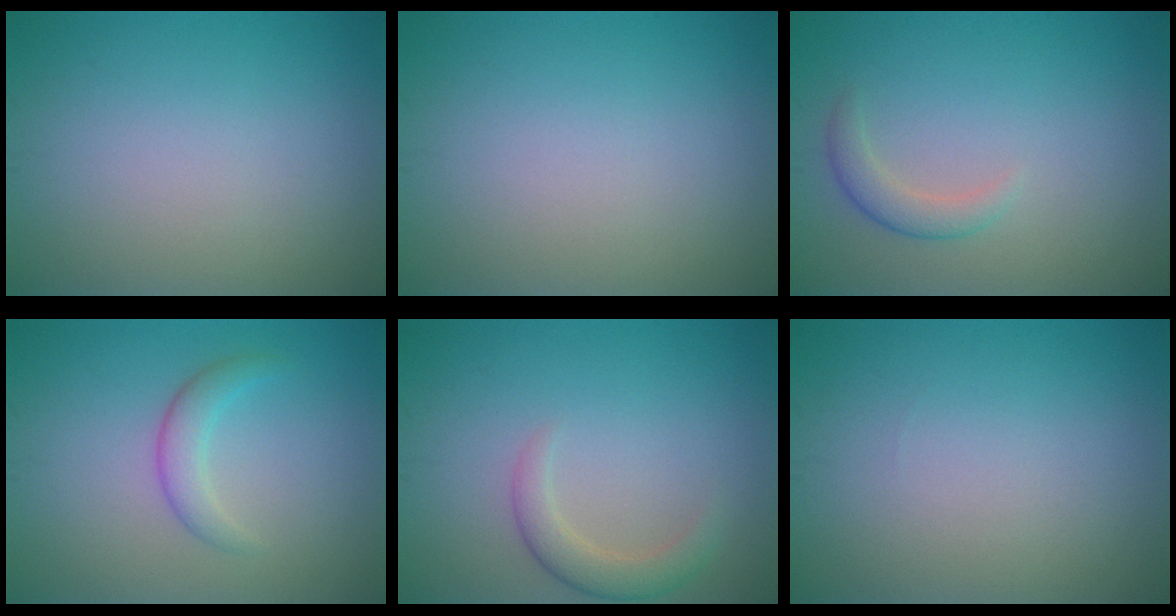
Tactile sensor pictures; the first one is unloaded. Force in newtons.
{"total": 0.0}
{"total": 1.9, "press": 1.9, "slide": 0.2}
{"total": 2.2, "press": 2.2, "slide": 0.1}
{"total": 2.5, "press": 2.5, "slide": 0.2}
{"total": 0.0}